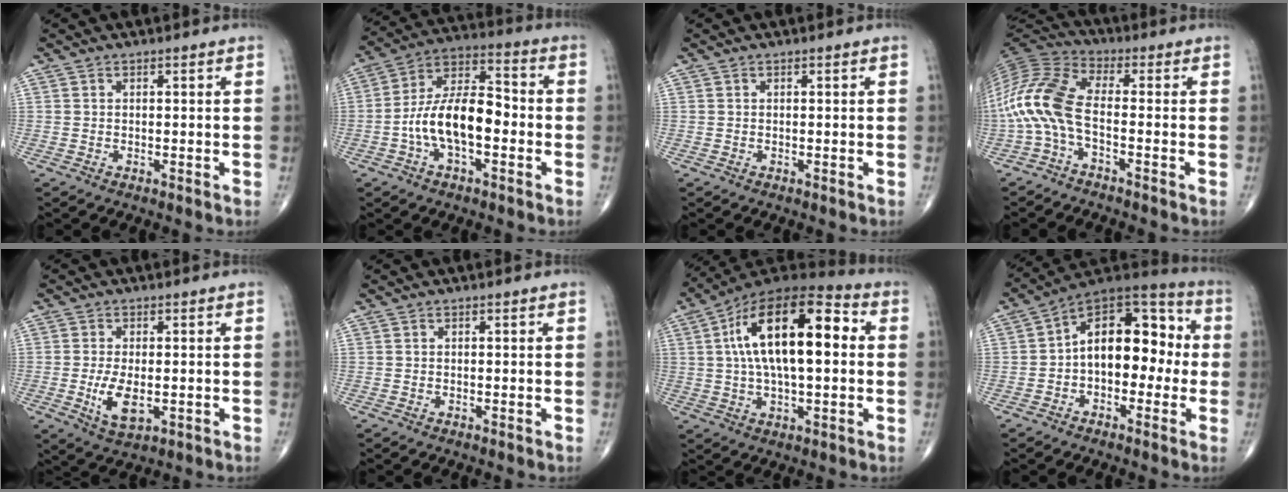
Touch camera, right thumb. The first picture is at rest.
{"total": 14.0, "force": [-3.0, 6.9, 11.8], "torque": [-0.209, 0.044, -0.061]}
{"total": 0.0}
{"total": 12.0, "force": [-2.9, 5.0, 10.6], "torque": [-0.238, 0.041, -0.068]}
{"total": 6.3, "force": [-1.1, 3.0, 5.4], "torque": [-0.099, -0.012, -0.013]}
{"total": 0.0}
{"total": 21.0, "force": [3.3, 9.2, 18.6], "torque": [-0.310, 0.026, 0.042]}
{"total": 15.7, "force": [-0.5, 9.6, 12.4], "torque": [-0.146, 0.050, -0.026]}